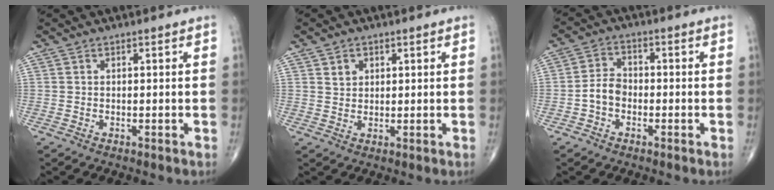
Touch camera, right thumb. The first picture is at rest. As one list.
[{"total": 2.6, "force": [1.2, 2.0, 1.0], "torque": [-0.008, -0.007, 0.022]}, {"total": 4.6, "force": [-1.5, 3.3, 2.8], "torque": [-0.041, 0.019, -0.036]}]